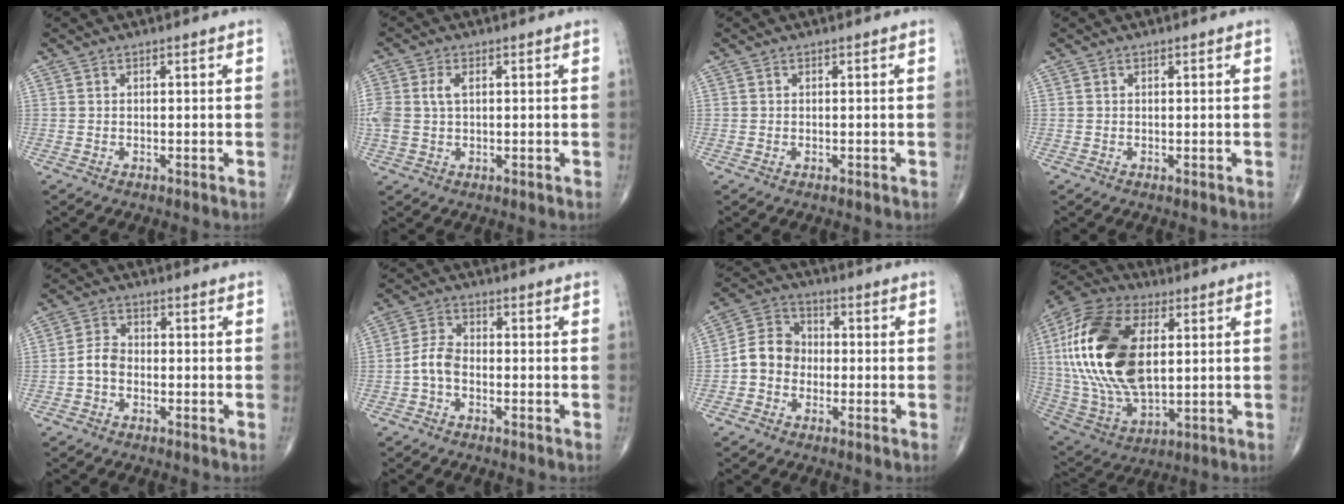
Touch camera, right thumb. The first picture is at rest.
{"total": 5.4, "force": [1.0, 3.3, 4.1], "torque": [-0.113, 0.014, 0.022]}
{"total": 0.0}
{"total": 0.0}
{"total": 3.8, "force": [-1.2, 2.7, 2.3], "torque": [-0.037, 0.015, -0.032]}
{"total": 4.3, "force": [-1.5, 2.6, 3.1], "torque": [-0.062, 0.018, -0.037]}
{"total": 7.7, "force": [-1.4, 6.6, 3.7], "torque": [-0.048, 0.032, -0.042]}
{"total": 26.5, "force": [4.4, 14.4, 21.8], "torque": [-0.452, -0.012, 0.078]}